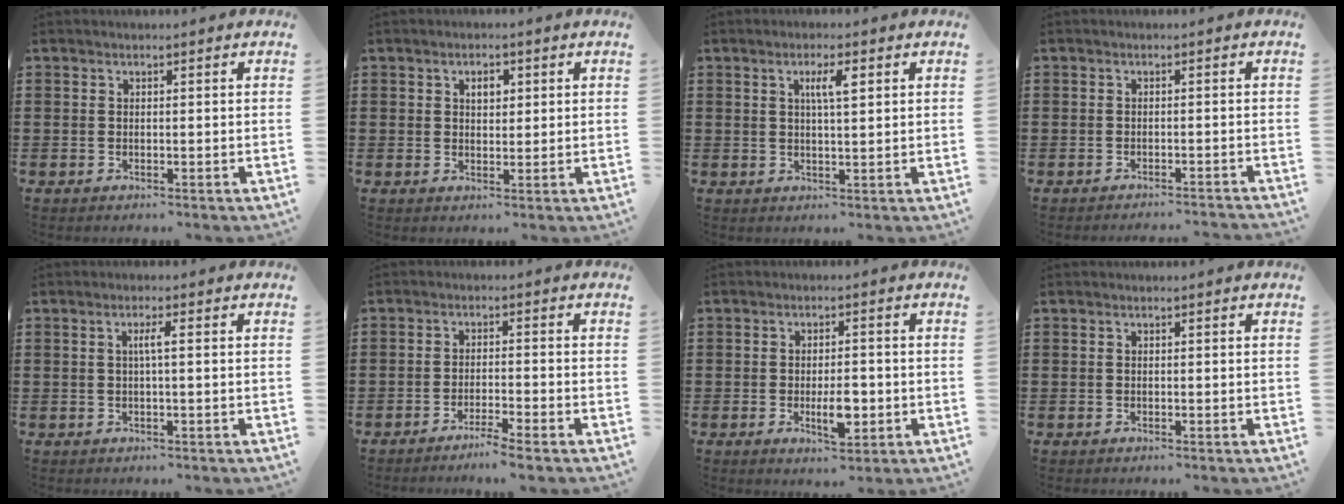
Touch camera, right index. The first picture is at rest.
{"total": 2.4, "force": [0.9, 1.4, 1.7], "torque": [-0.030, 0.006, 0.013]}
{"total": 3.4, "force": [1.2, 0.7, 3.1], "torque": [-0.057, 0.004, 0.016]}
{"total": 1.6, "force": [-1.6, 0.0, -0.2], "torque": [-0.002, 0.003, -0.035]}
{"total": 2.0, "force": [0.1, 0.0, 2.0], "torque": [-0.039, 0.001, -0.001]}
{"total": 2.6, "force": [-2.3, -0.5, 1.1], "torque": [-0.027, -0.003, -0.048]}
{"total": 5.4, "force": [-1.3, 2.1, 4.8], "torque": [-0.087, 0.004, -0.022]}
{"total": 0.0}